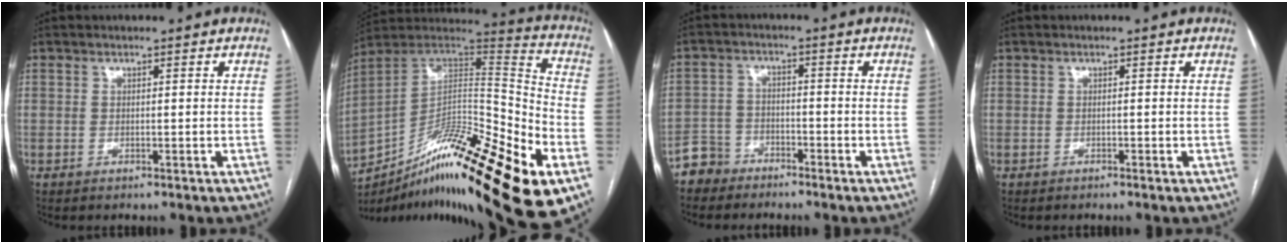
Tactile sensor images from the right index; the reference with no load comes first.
{"total": 28.0, "force": [-14.5, 3.9, 23.6], "torque": [-0.331, 0.002, -0.240]}
{"total": 4.4, "force": [-3.7, 2.4, -0.3], "torque": [0.010, 0.004, -0.076]}
{"total": 0.0}